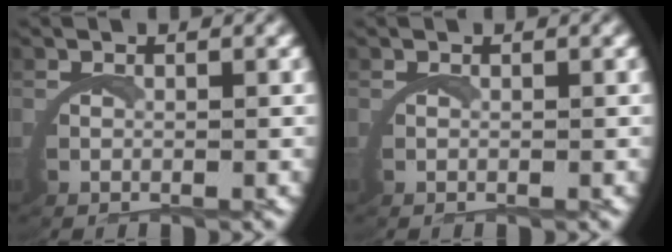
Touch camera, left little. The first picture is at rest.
{"total": 0.0}